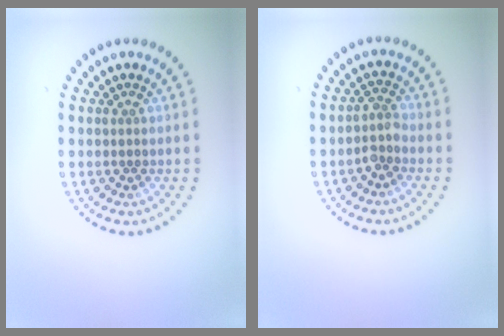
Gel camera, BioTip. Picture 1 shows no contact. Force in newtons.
{"total": 1.8, "press": 1.3, "slide": 1.3}